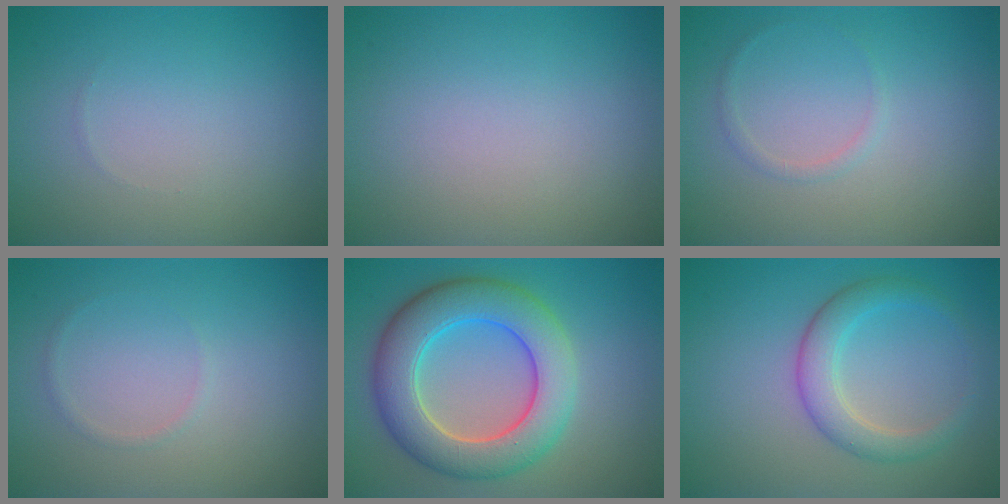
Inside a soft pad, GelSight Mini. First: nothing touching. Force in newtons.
{"total": 0.0}
{"total": 0.8, "press": 0.8, "slide": 0.0}
{"total": 0.7, "press": 0.7, "slide": 0.0}
{"total": 8.4, "press": 8.4, "slide": 0.4}
{"total": 3.3, "press": 3.3, "slide": 0.1}